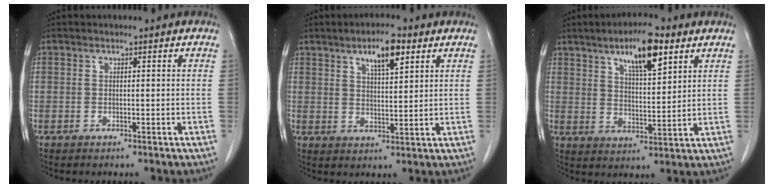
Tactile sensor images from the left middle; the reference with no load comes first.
{"total": 6.4, "force": [3.7, 1.5, 5.0], "torque": [-0.087, 0.003, 0.060]}
{"total": 9.9, "force": [5.8, 2.3, 7.7], "torque": [-0.131, 0.004, 0.096]}